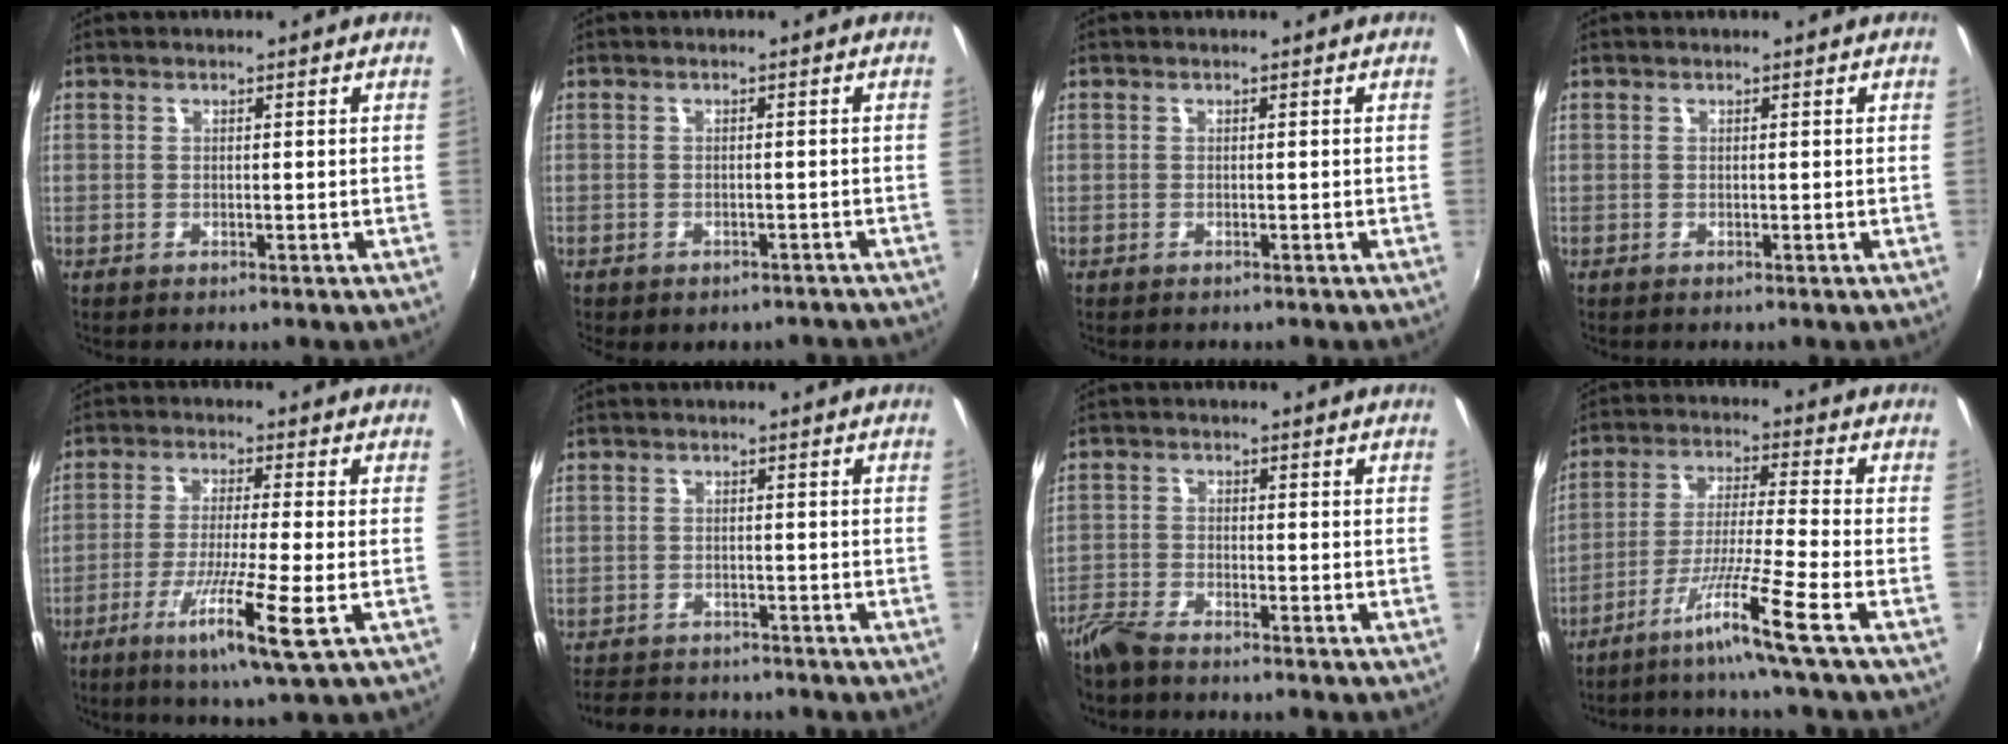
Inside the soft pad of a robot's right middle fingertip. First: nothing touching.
{"total": 5.2, "force": [-4.3, 2.2, 1.8], "torque": [-0.034, -0.010, -0.042]}
{"total": 0.0}
{"total": 0.0}
{"total": 10.2, "force": [-4.0, -0.3, 9.4], "torque": [-0.185, -0.020, -0.073]}
{"total": 6.8, "force": [-6.0, 2.8, 1.5], "torque": [-0.050, 0.008, -0.094]}
{"total": 5.0, "force": [-4.6, 0.9, 1.9], "torque": [-0.053, -0.012, -0.096]}
{"total": 9.1, "force": [-6.4, -3.5, 5.4], "torque": [-0.118, -0.005, -0.112]}